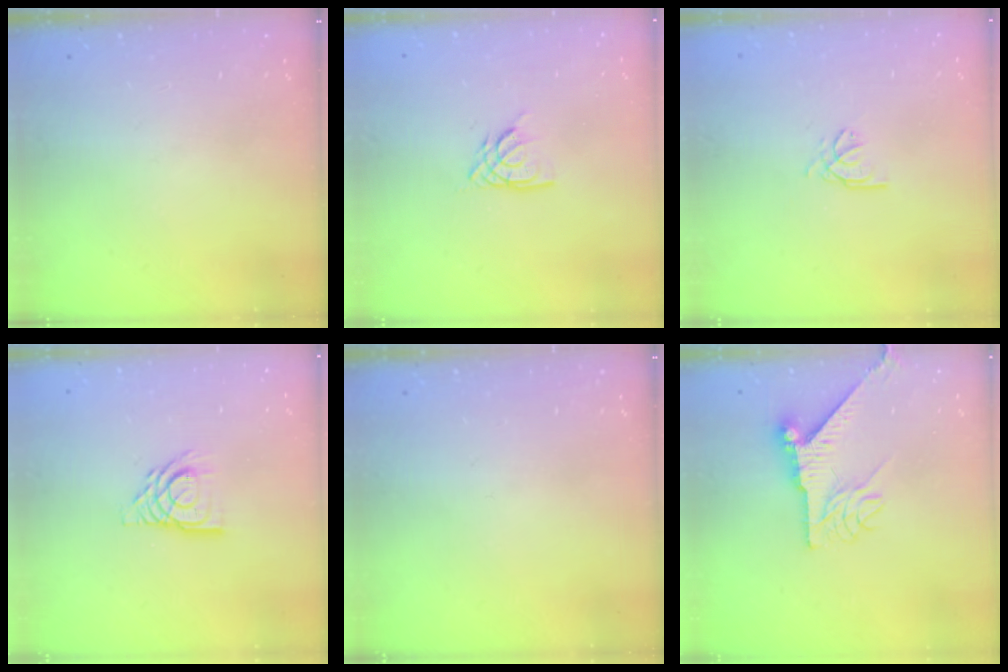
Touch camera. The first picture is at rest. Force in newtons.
{"total": 4.7, "press": 4.7, "slide": 0.4}
{"total": 2.6, "press": 2.6, "slide": 0.3}
{"total": 11.3, "press": 11.3, "slide": 1.3}
{"total": 0.0}
{"total": 9.0, "press": 9.0, "slide": 0.6}